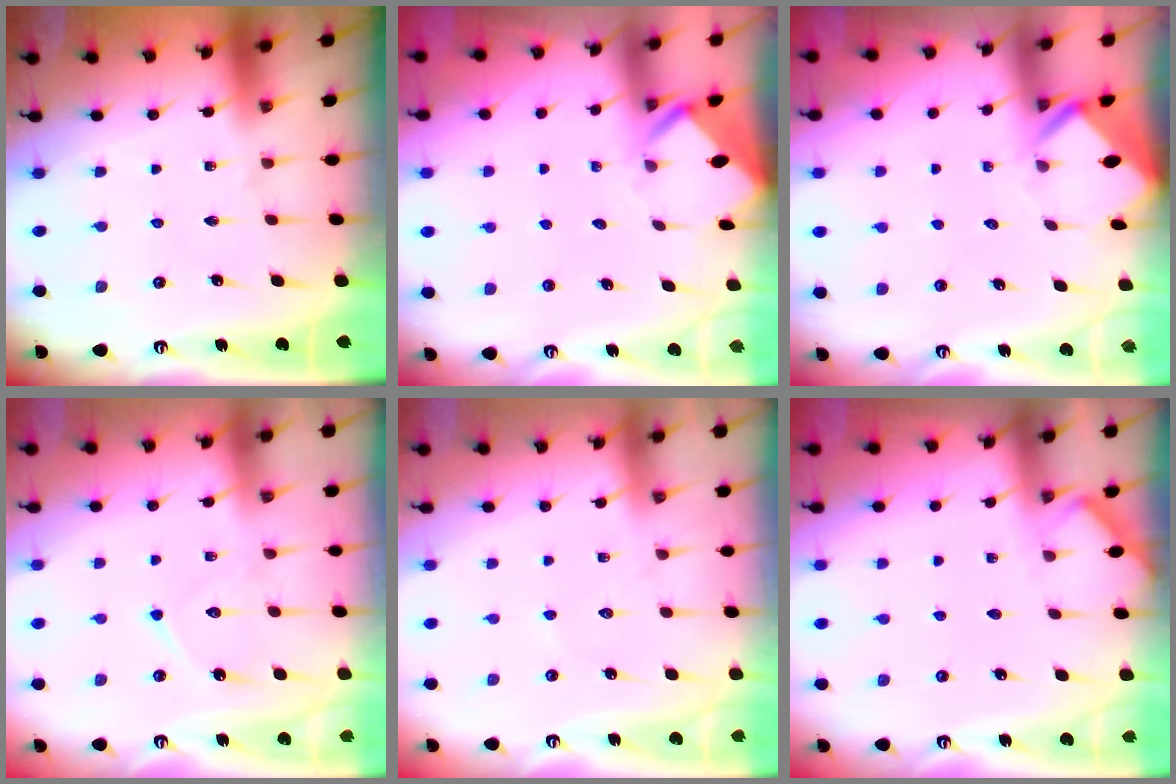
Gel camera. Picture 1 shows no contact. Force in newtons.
{"total": 3.3, "press": 3.3, "slide": 0.1}
{"total": 2.8, "press": 2.8, "slide": 0.1}
{"total": 8.5, "press": 8.5, "slide": 0.8}
{"total": 4.9, "press": 4.9, "slide": 0.7}
{"total": 3.0, "press": 2.9, "slide": 0.3}